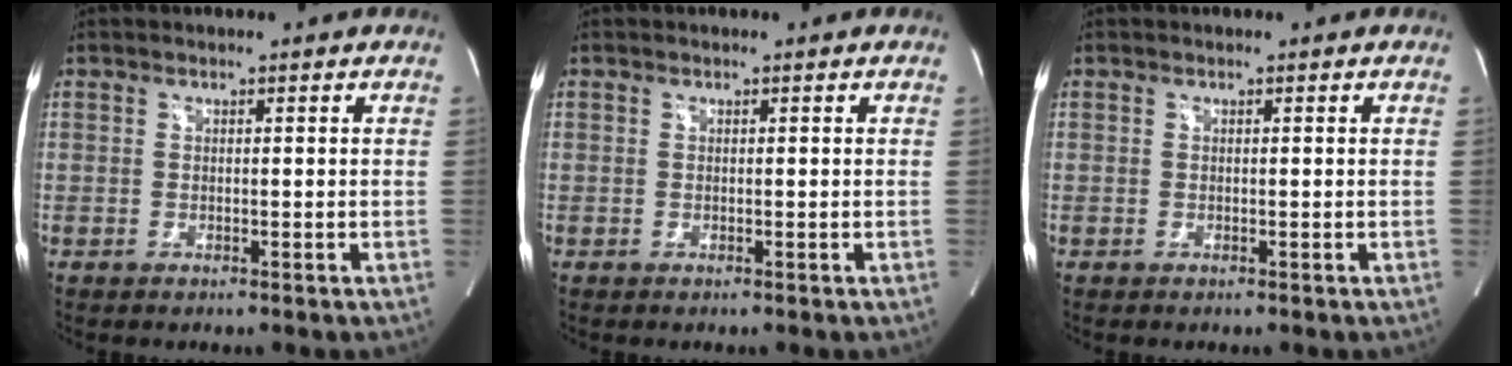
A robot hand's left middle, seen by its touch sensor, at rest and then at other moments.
{"total": 0.0}
{"total": 0.0}